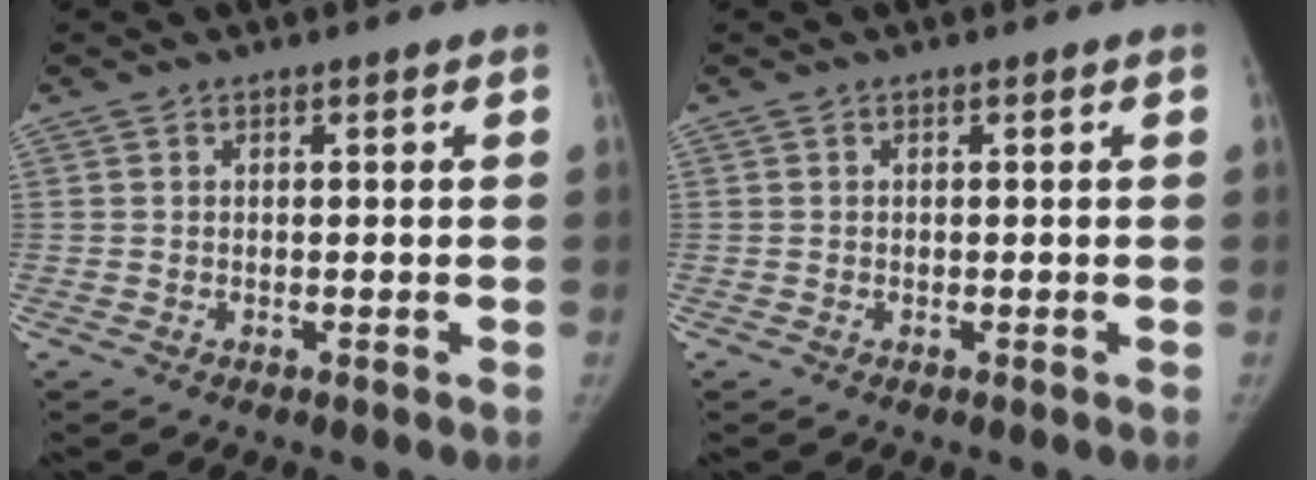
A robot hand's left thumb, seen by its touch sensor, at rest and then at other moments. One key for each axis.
{"total": 0.0}